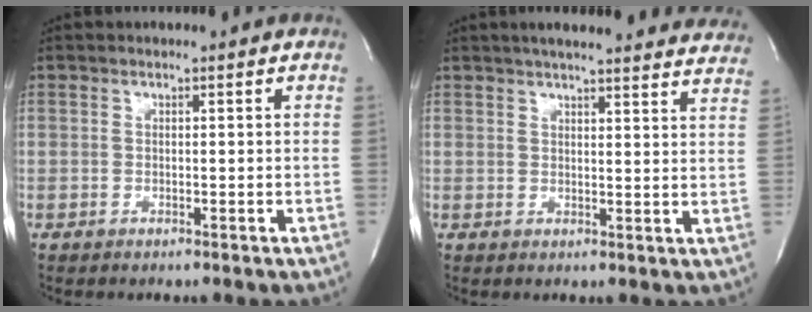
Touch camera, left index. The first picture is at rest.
{"total": 23.6, "force": [21.6, 3.2, 9.0], "torque": [-0.129, -0.017, 0.252]}